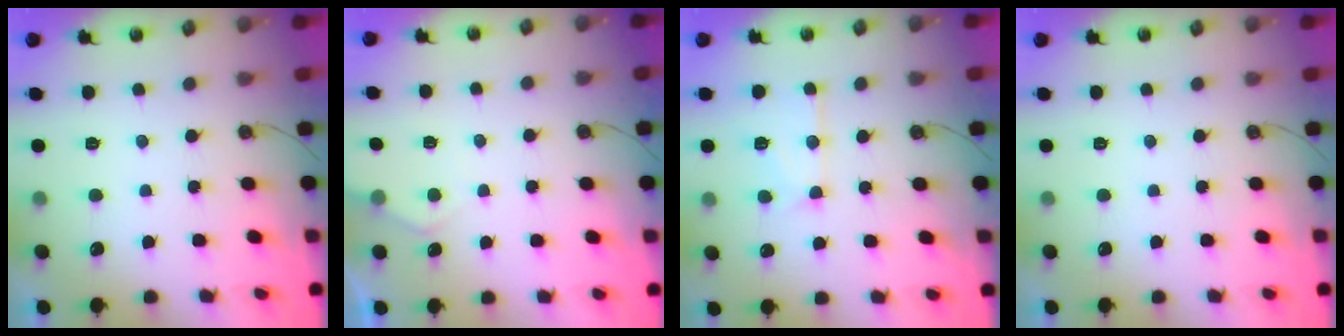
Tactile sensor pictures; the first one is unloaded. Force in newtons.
{"total": 3.8, "press": 3.8, "slide": 0.5}
{"total": 12.0, "press": 11.9, "slide": 1.0}
{"total": 0.0}